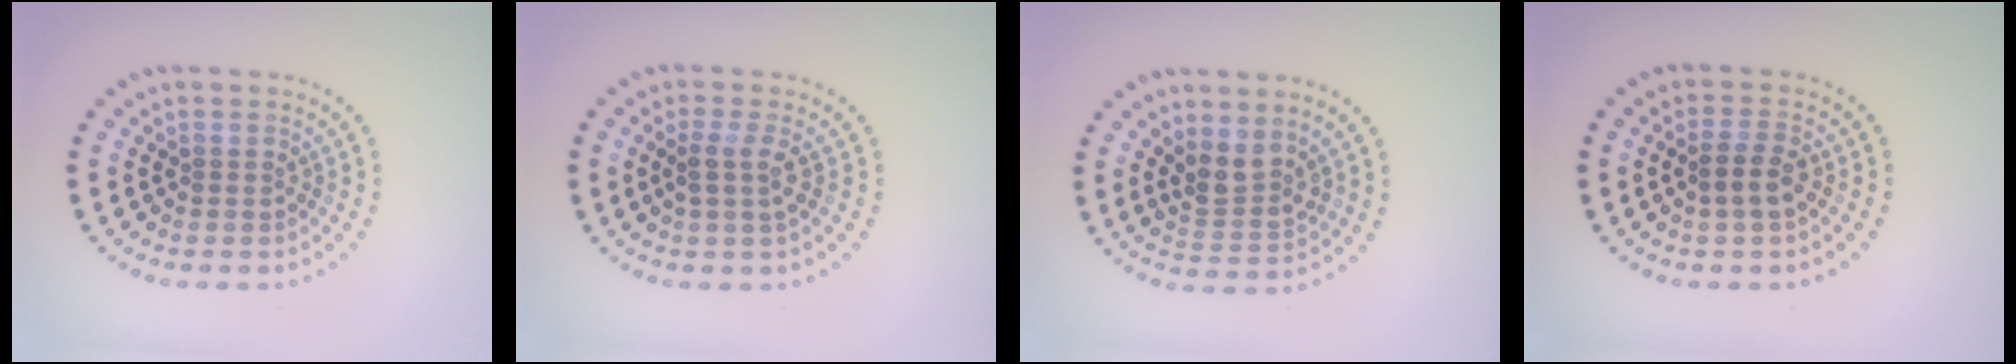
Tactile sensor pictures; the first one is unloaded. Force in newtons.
{"total": 1.9, "press": 1.4, "slide": 1.3}
{"total": 2.6, "press": 2.0, "slide": 1.6}
{"total": 2.1, "press": 1.9, "slide": 0.7}